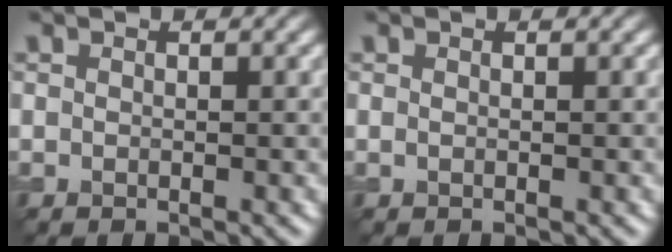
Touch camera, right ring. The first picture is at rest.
{"total": 0.0}